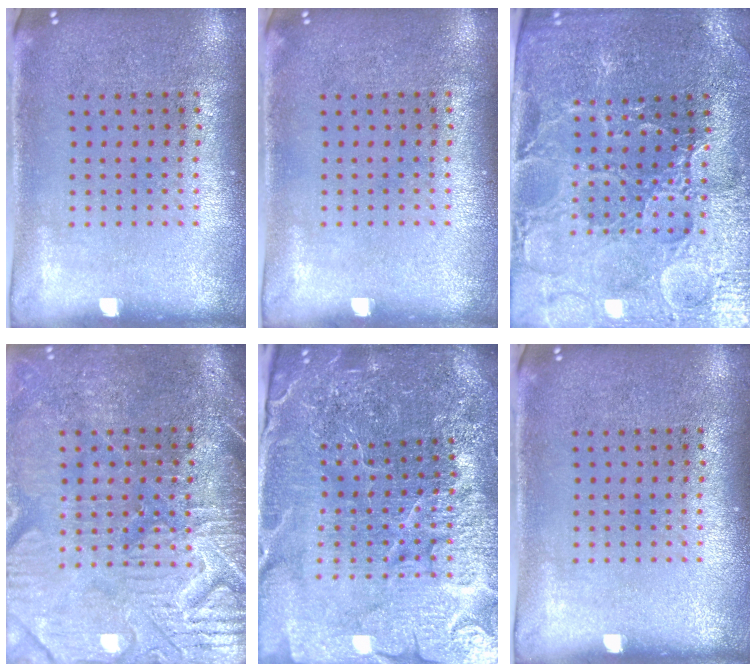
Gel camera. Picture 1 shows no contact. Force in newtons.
{"total": 0.0}
{"total": 3.3, "press": 3.3, "slide": 0.5}
{"total": 4.4, "press": 4.0, "slide": 1.8}
{"total": 5.8, "press": 5.2, "slide": 2.5}
{"total": 0.0}